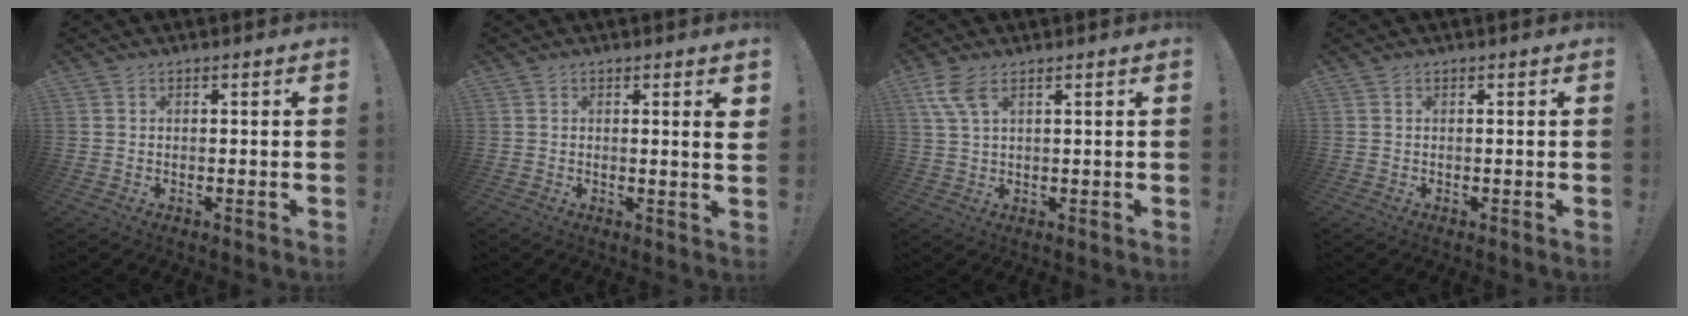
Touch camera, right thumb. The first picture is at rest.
{"total": 3.5, "force": [1.2, -0.2, 3.3], "torque": [-0.038, -0.011, 0.015]}
{"total": 6.1, "force": [3.1, 2.1, 4.8], "torque": [-0.100, -0.001, 0.061]}
{"total": 0.0}